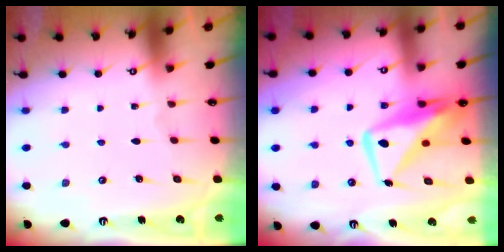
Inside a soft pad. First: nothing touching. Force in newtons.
{"total": 12.2, "press": 12.2, "slide": 1.1}